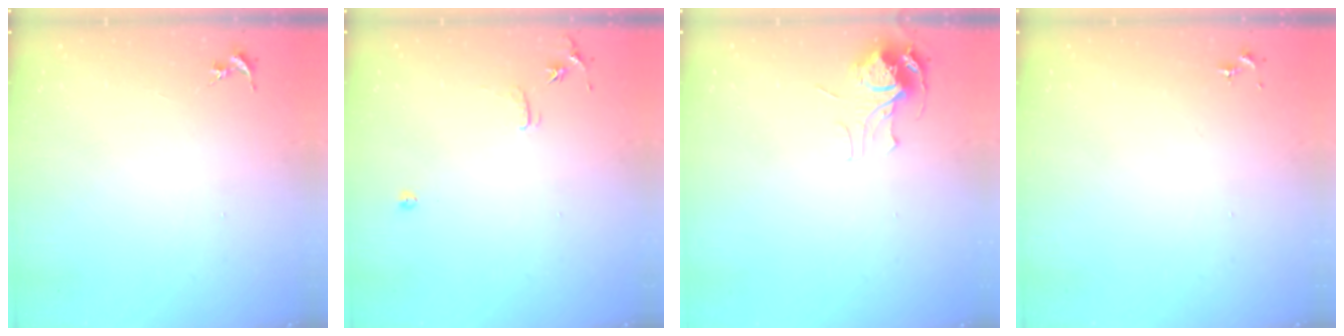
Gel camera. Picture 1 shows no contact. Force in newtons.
{"total": 6.9, "press": 6.9, "slide": 0.7}
{"total": 7.1, "press": 7.1, "slide": 0.2}
{"total": 0.0}